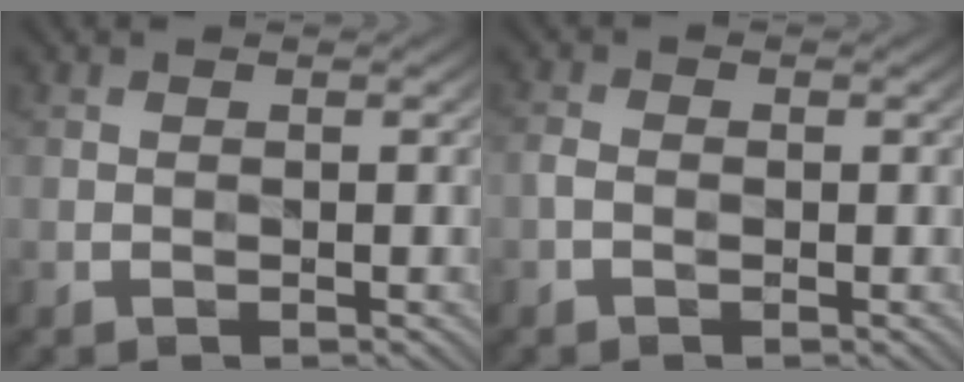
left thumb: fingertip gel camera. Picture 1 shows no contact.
{"total": 1.8, "force": [-0.9, 1.1, 1.1], "torque": [-0.029, 0.003, -0.020]}